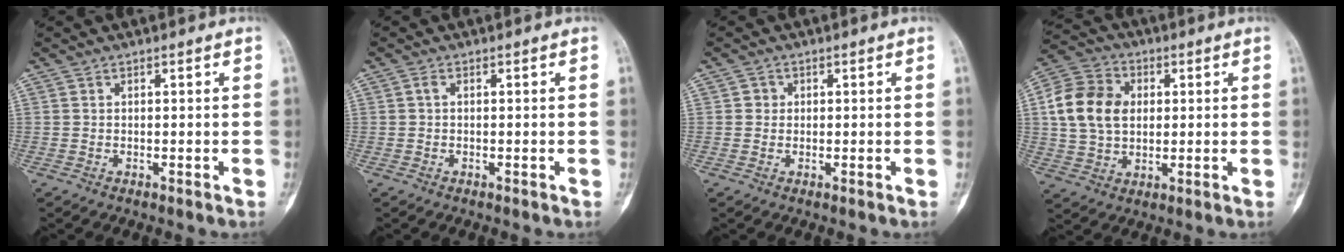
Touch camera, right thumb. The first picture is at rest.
{"total": 0.8, "force": [0.1, 0.4, 0.6], "torque": [-0.014, 0.001, 0.000]}
{"total": 1.5, "force": [0.2, 1.4, 0.3], "torque": [0.003, 0.003, 0.000]}
{"total": 13.1, "force": [2.0, 9.9, 8.4], "torque": [-0.140, 0.011, 0.032]}